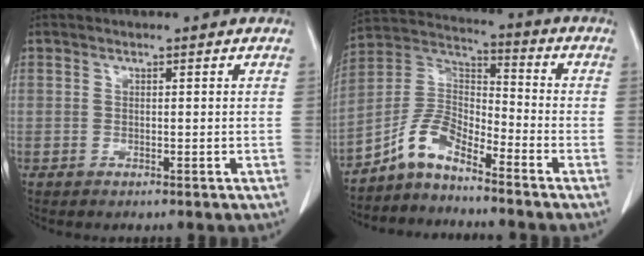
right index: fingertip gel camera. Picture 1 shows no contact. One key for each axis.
{"total": 7.6, "fx": -6.0, "fy": 2.5, "fz": 3.9, "tx": -0.087, "ty": 0.028, "tz": -0.122}